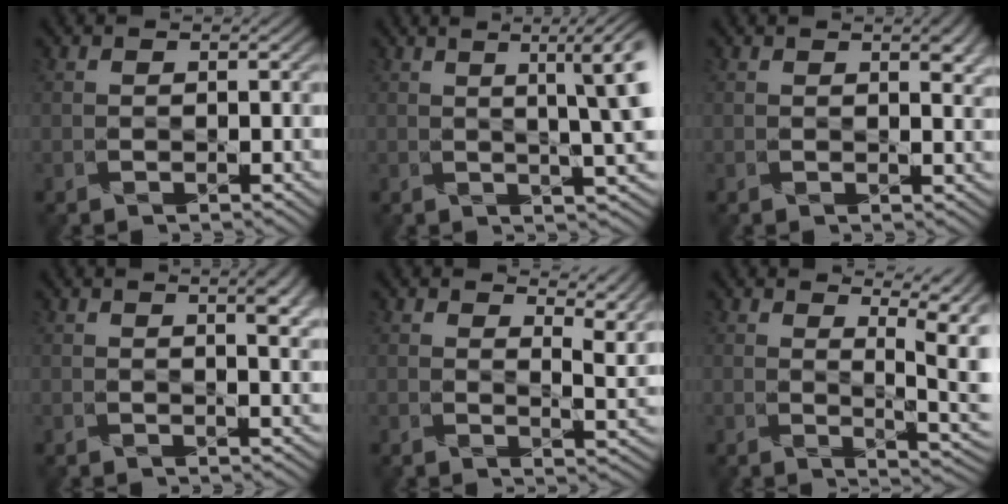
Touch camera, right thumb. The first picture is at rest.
{"total": 7.4, "force": [2.0, 1.2, 7.0], "torque": [-0.087, 0.018, 0.027]}
{"total": 2.8, "force": [1.3, 1.2, 2.2], "torque": [-0.031, -0.002, 0.024]}
{"total": 3.5, "force": [1.7, 0.7, 3.0], "torque": [-0.046, 0.001, 0.030]}
{"total": 6.3, "force": [4.6, 2.3, 3.7], "torque": [-0.058, -0.006, 0.063]}
{"total": 7.5, "force": [3.3, 2.4, 6.3], "torque": [-0.082, 0.005, 0.044]}